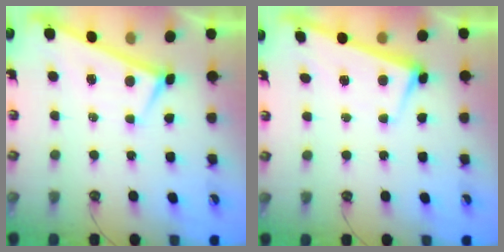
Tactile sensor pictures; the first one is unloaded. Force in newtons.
{"total": 2.8, "press": 2.7, "slide": 0.4}